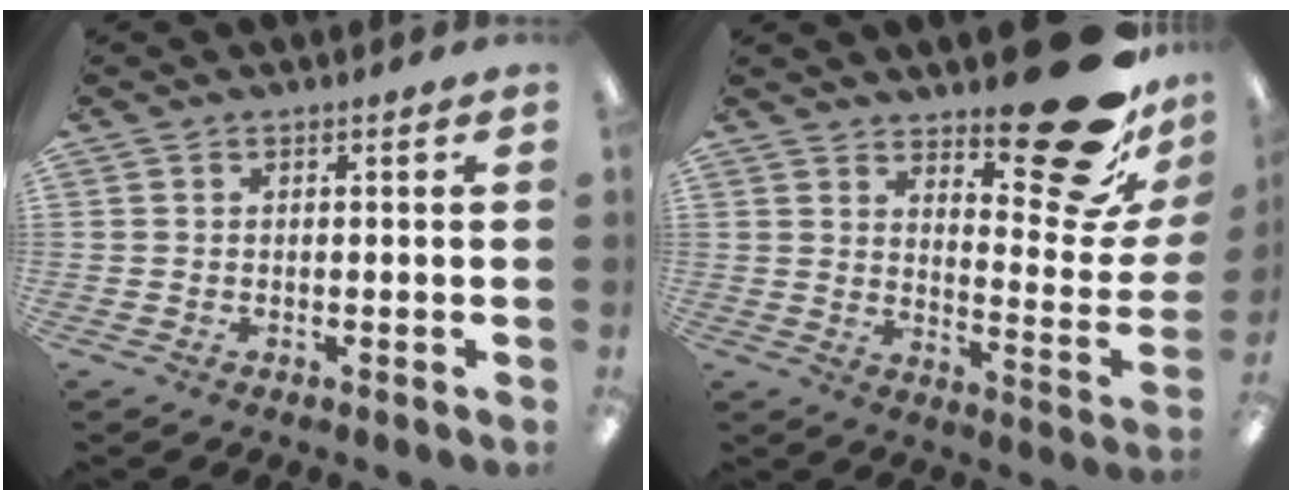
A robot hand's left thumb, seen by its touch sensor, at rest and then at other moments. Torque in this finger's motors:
{"motor_torque": [1.79, 1.07, 1.31, -1.46, 0.07]}